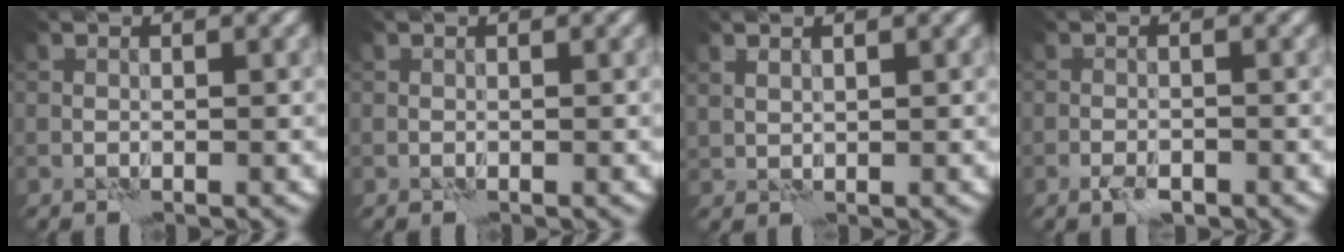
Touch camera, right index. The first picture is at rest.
{"total": 0.0}
{"total": 0.9, "force": [0.8, 0.3, 0.3], "torque": [-0.012, 0.000, 0.020]}
{"total": 1.7, "force": [-1.0, 0.7, 1.2], "torque": [-0.024, -0.001, -0.021]}